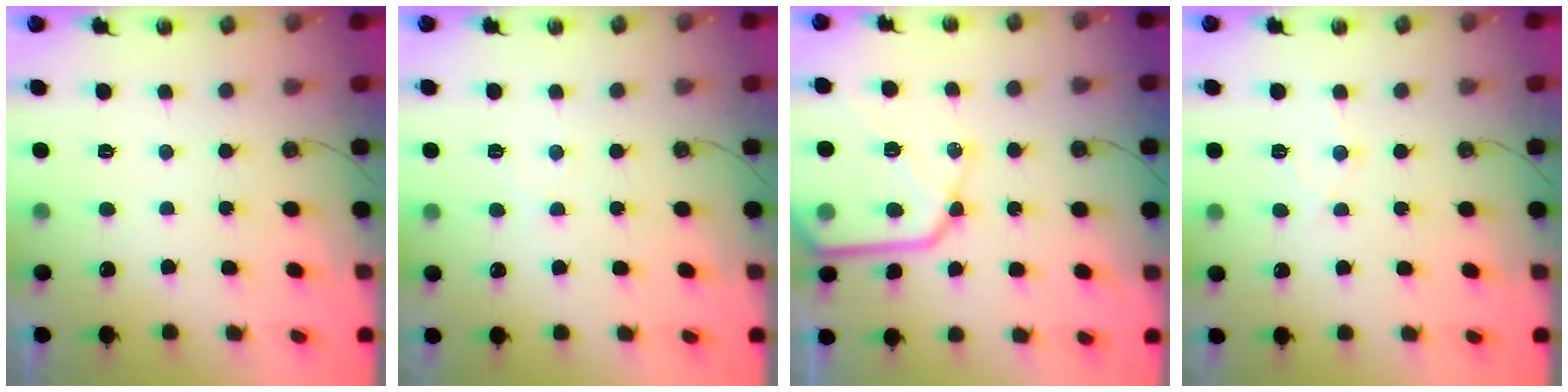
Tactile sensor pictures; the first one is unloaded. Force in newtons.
{"total": 4.0, "press": 3.9, "slide": 0.6}
{"total": 19.1, "press": 19.0, "slide": 1.7}
{"total": 6.2, "press": 6.1, "slide": 0.6}